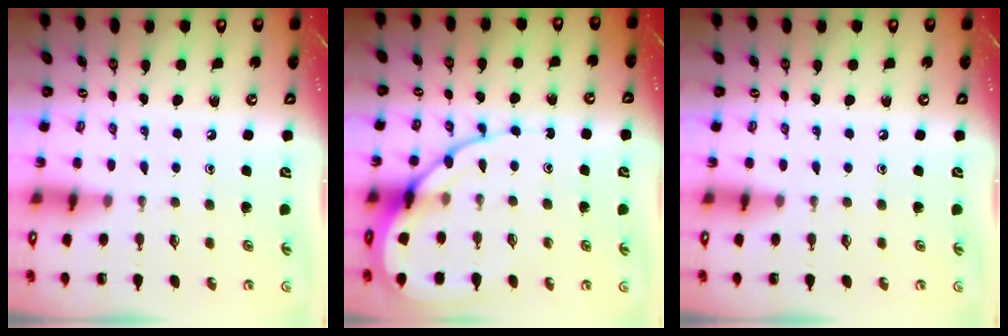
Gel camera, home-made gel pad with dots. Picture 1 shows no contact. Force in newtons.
{"total": 10.2, "press": 10.2, "slide": 1.0}
{"total": 0.0}